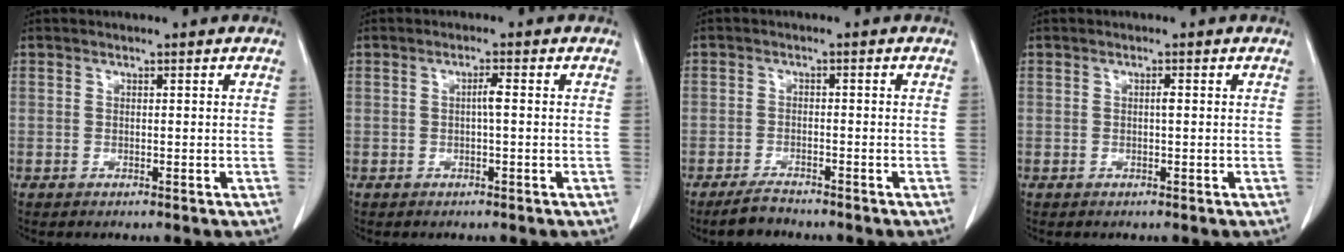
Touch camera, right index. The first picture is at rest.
{"total": 1.5, "force": [0.0, 0.0, 1.5], "torque": [-0.027, 0.003, 0.000]}
{"total": 2.9, "force": [-2.6, 1.0, 0.9], "torque": [-0.021, -0.002, -0.046]}
{"total": 0.7, "force": [0.0, 0.1, 0.7], "torque": [-0.012, 0.001, 0.000]}